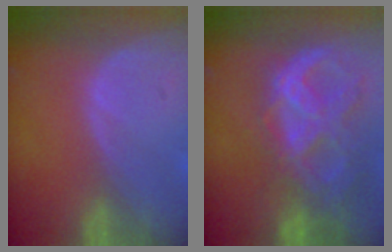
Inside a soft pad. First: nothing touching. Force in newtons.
{"total": 10.6, "press": 8.9, "slide": 5.7}